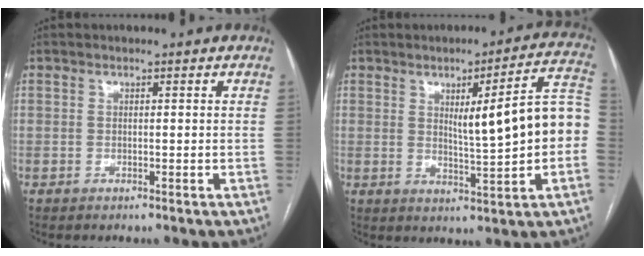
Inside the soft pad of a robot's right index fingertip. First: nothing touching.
{"total": 12.2, "force": [0.3, 0.9, 12.2], "torque": [-0.160, 0.022, 0.008]}